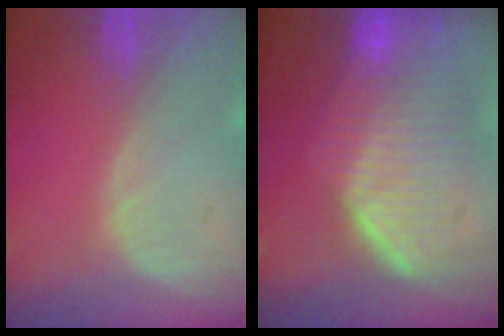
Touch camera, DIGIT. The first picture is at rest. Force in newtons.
{"total": 9.3, "press": 9.0, "slide": 2.5}